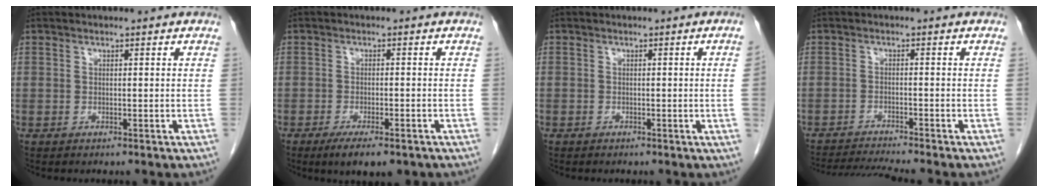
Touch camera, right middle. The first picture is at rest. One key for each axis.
{"total": 6.9, "fx": -4.8, "fy": 1.8, "fz": 4.6, "tx": -0.064, "ty": -0.011, "tz": -0.067}
{"total": 1.6, "fx": -0.3, "fy": -0.7, "fz": 1.4, "tx": -0.014, "ty": 0.000, "tz": -0.006}
{"total": 6.2, "fx": -5.7, "fy": -1.6, "fz": 1.7, "tx": -0.028, "ty": -0.016, "tz": -0.099}